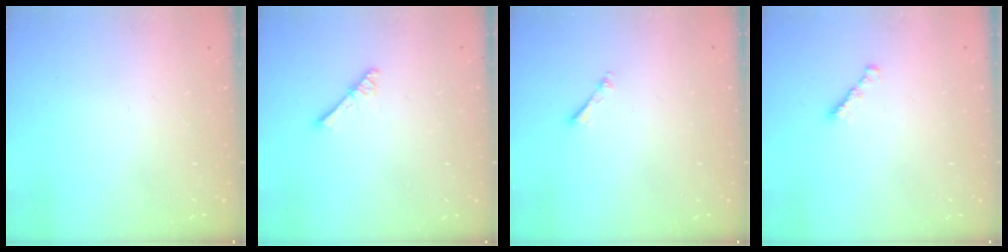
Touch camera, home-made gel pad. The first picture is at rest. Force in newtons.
{"total": 2.5, "press": 2.5, "slide": 0.3}
{"total": 1.0, "press": 1.0, "slide": 0.2}
{"total": 1.7, "press": 1.6, "slide": 0.5}